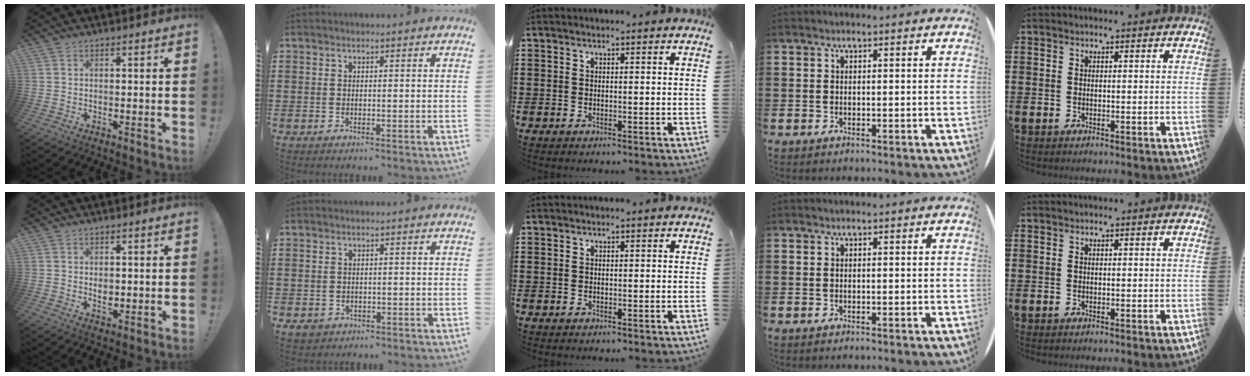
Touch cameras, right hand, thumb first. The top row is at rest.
{"thumb": {"total": 2.4, "force": [-0.2, 1.9, 1.4], "torque": [-0.010, -0.003, -0.006]}, "index": {"total": 1.2, "force": [-0.7, 0.9, 0.2], "torque": [-0.008, 0.003, -0.016]}}